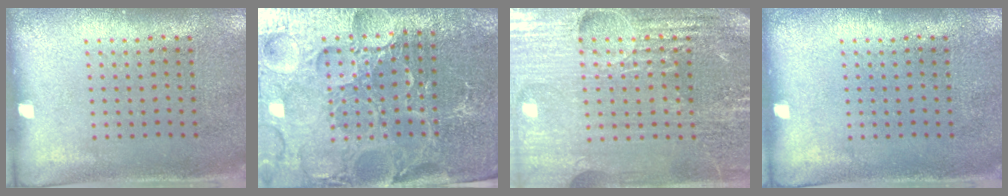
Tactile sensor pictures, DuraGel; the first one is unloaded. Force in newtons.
{"total": 5.1, "press": 4.8, "slide": 1.7}
{"total": 5.7, "press": 5.1, "slide": 2.5}
{"total": 0.0}